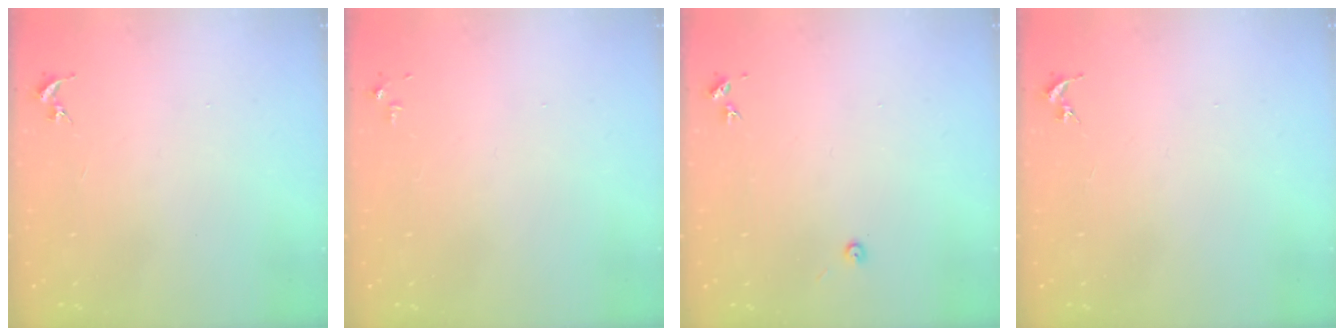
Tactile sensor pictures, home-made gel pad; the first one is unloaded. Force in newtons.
{"total": 2.8, "press": 2.8, "slide": 0.4}
{"total": 3.5, "press": 3.5, "slide": 0.3}
{"total": 0.0}